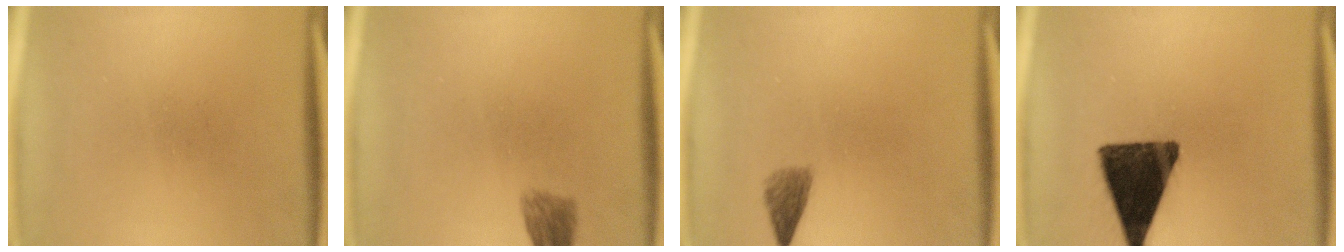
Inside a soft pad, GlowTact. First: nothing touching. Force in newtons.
{"total": 2.9}
{"total": 2.2}
{"total": 14.9}